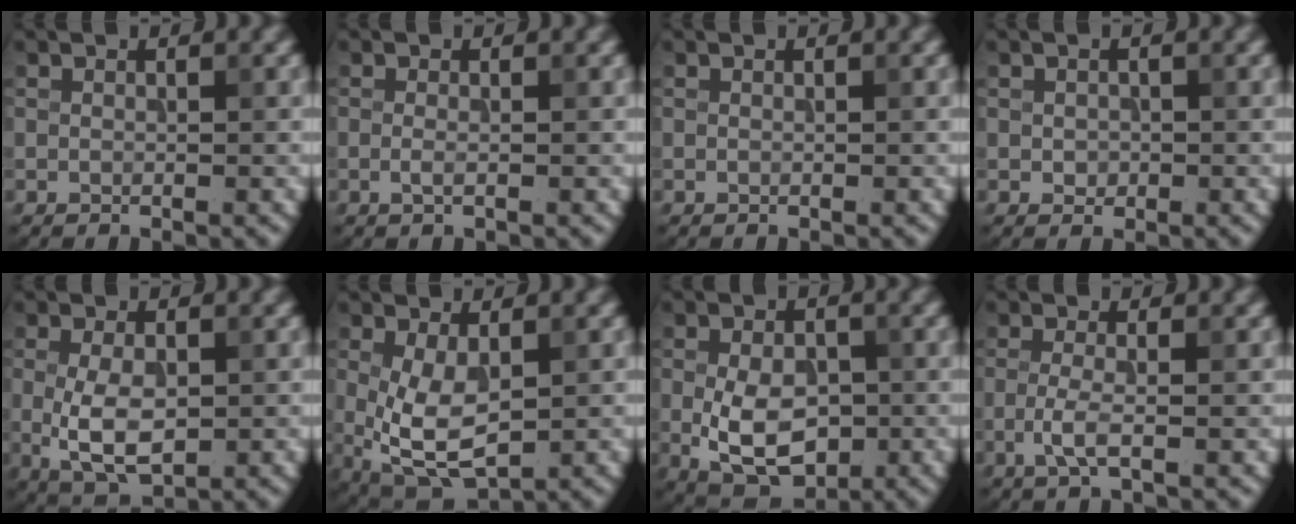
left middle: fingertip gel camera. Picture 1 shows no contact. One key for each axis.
{"total": 0.9, "fx": -0.2, "fy": 0.2, "fz": 0.8, "tx": -0.018, "ty": -0.003, "tz": -0.005}
{"total": 0.0}
{"total": 0.9, "fx": -0.1, "fy": 0.7, "fz": 0.4, "tx": -0.007, "ty": -0.004, "tz": -0.002}
{"total": 5.3, "fx": -0.5, "fy": 2.9, "fz": 4.4, "tx": -0.092, "ty": -0.008, "tz": -0.005}
{"total": 6.3, "fx": -0.3, "fy": 3.3, "fz": 5.4, "tx": -0.127, "ty": -0.014, "tz": 0.006}
{"total": 7.1, "fx": -1.0, "fy": 4.5, "fz": 5.3, "tx": -0.100, "ty": -0.010, "tz": -0.017}
{"total": 2.2, "fx": -0.8, "fy": 0.5, "fz": 2.0, "tx": -0.045, "ty": 0.002, "tz": -0.024}